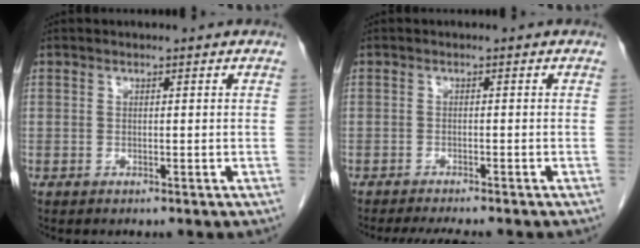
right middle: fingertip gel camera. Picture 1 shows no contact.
{"total": 5.3, "force": [-4.7, 0.4, 2.5], "torque": [-0.030, -0.011, -0.070]}